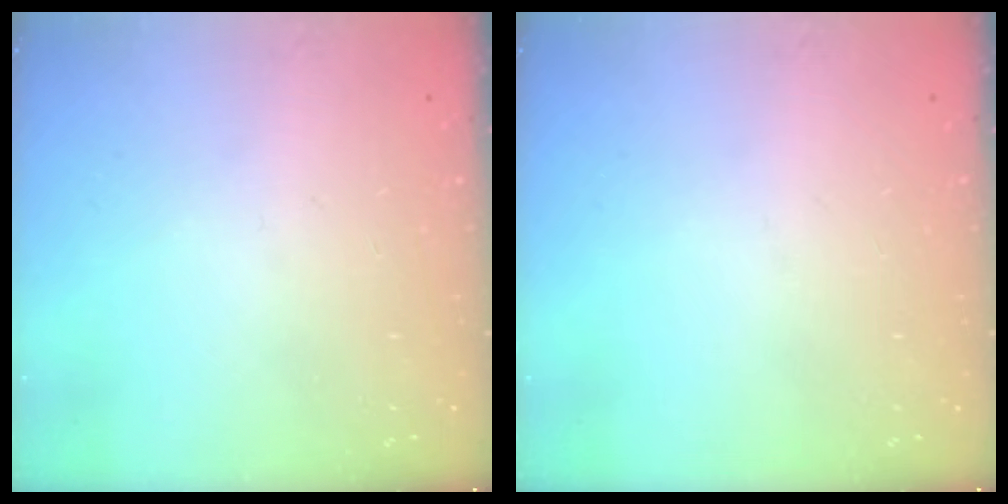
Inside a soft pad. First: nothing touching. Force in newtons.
{"total": 0.0}